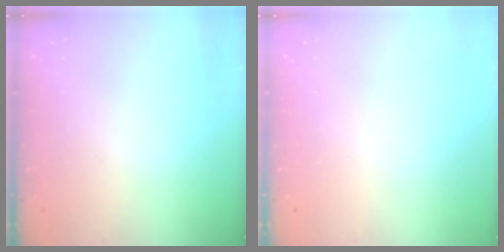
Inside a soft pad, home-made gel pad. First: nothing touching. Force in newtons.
{"total": 0.0}